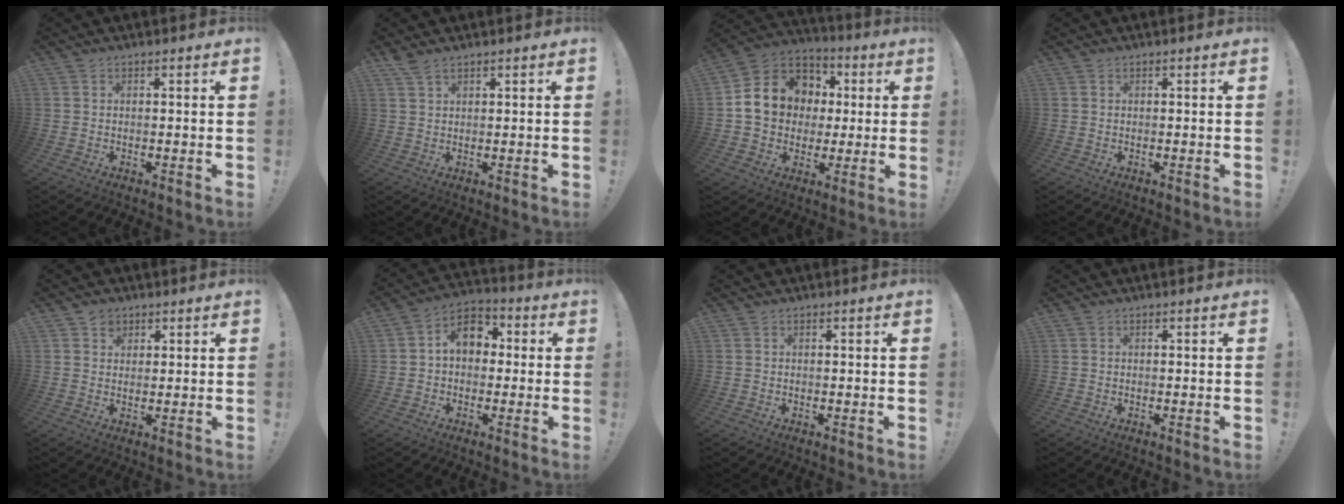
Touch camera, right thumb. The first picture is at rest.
{"total": 3.2, "force": [2.7, 0.7, 1.5], "torque": [-0.027, -0.014, 0.049]}
{"total": 15.1, "force": [2.5, 13.0, 7.3], "torque": [-0.096, 0.001, 0.061]}
{"total": 0.0}
{"total": 2.7, "force": [1.8, 1.9, 0.4], "torque": [0.010, -0.012, 0.029]}
{"total": 9.3, "force": [1.3, 6.8, 6.2], "torque": [-0.095, 0.016, 0.028]}
{"total": 0.0}
{"total": 0.0}